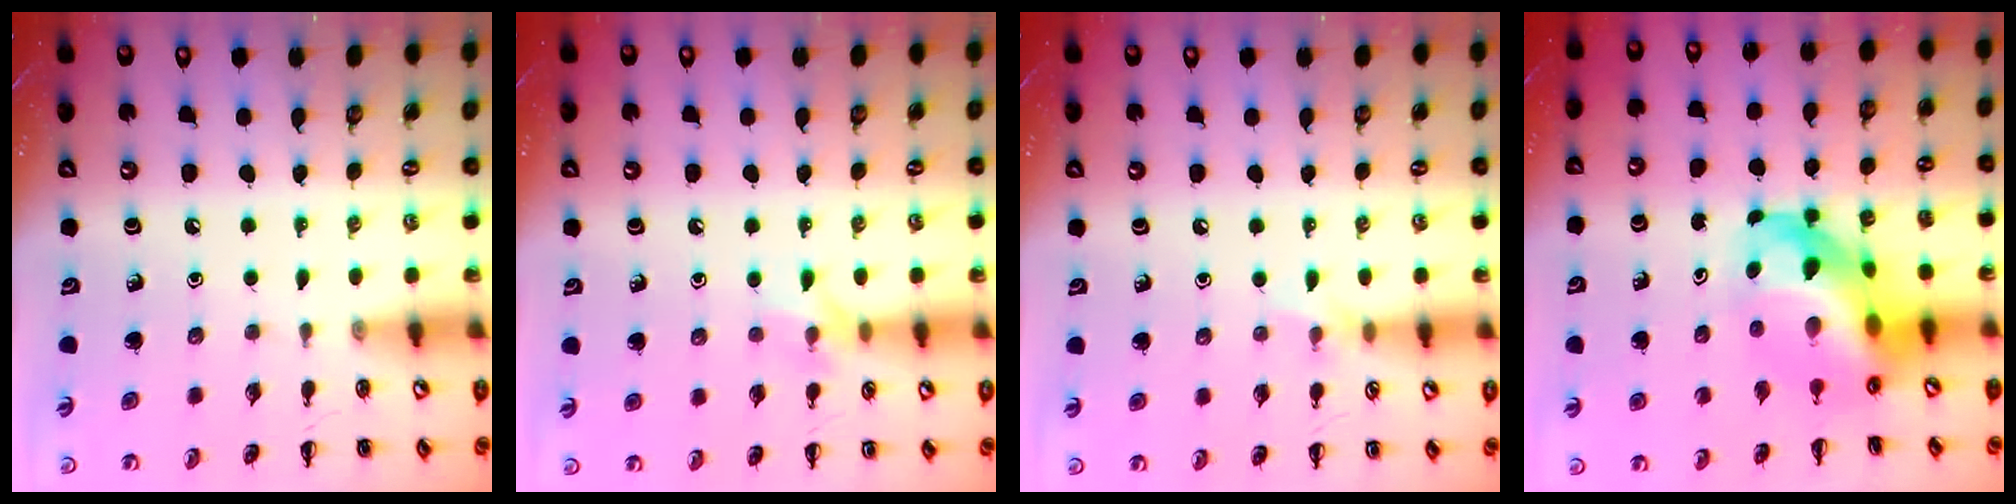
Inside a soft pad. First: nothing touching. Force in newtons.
{"total": 7.2, "press": 7.0, "slide": 1.5}
{"total": 5.1, "press": 4.8, "slide": 1.7}
{"total": 13.8, "press": 13.3, "slide": 3.6}